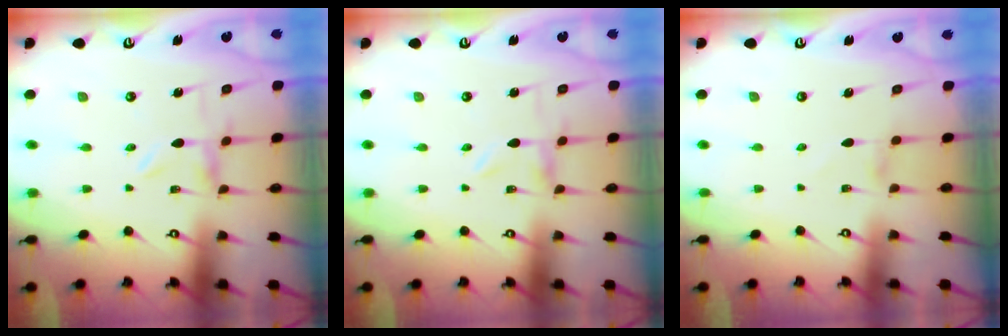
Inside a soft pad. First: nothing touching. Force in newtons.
{"total": 0.0}
{"total": 0.5, "press": 0.5, "slide": 0.1}